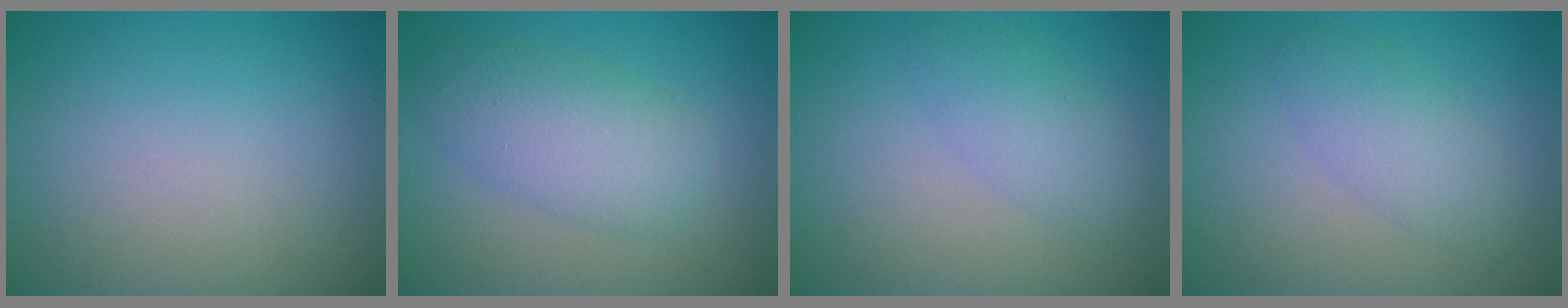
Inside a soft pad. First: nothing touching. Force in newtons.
{"total": 4.8, "press": 4.8, "slide": 0.1}
{"total": 2.8, "press": 2.8, "slide": 0.1}
{"total": 2.9, "press": 2.9, "slide": 0.1}